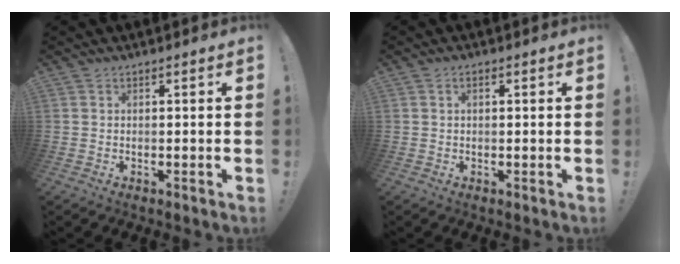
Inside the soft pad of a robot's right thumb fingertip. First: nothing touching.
{"total": 1.3, "force": [0.4, 0.7, 1.0], "torque": [-0.015, 0.002, 0.004]}